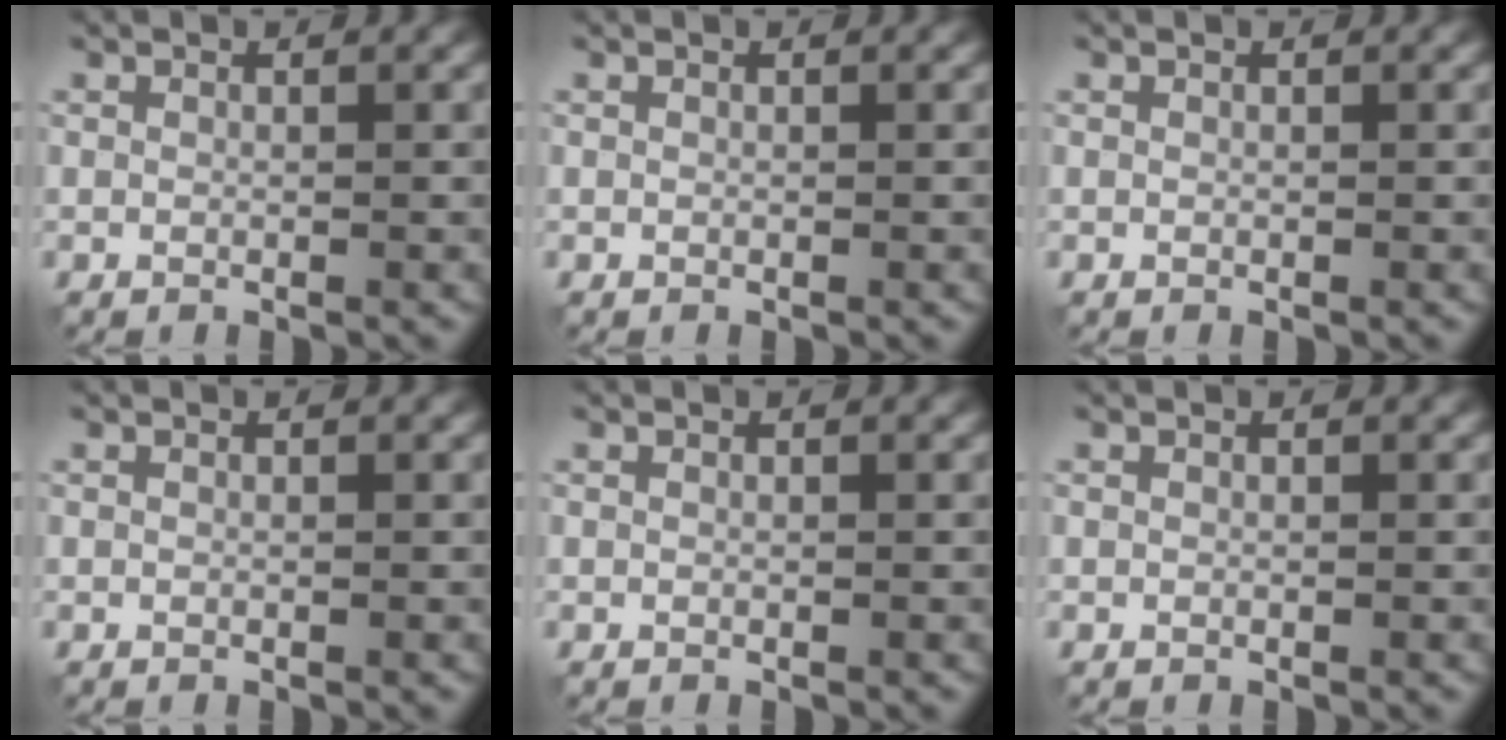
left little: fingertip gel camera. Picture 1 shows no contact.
{"total": 0.0}
{"total": 0.0}
{"total": 0.0}
{"total": 0.0}
{"total": 0.0}